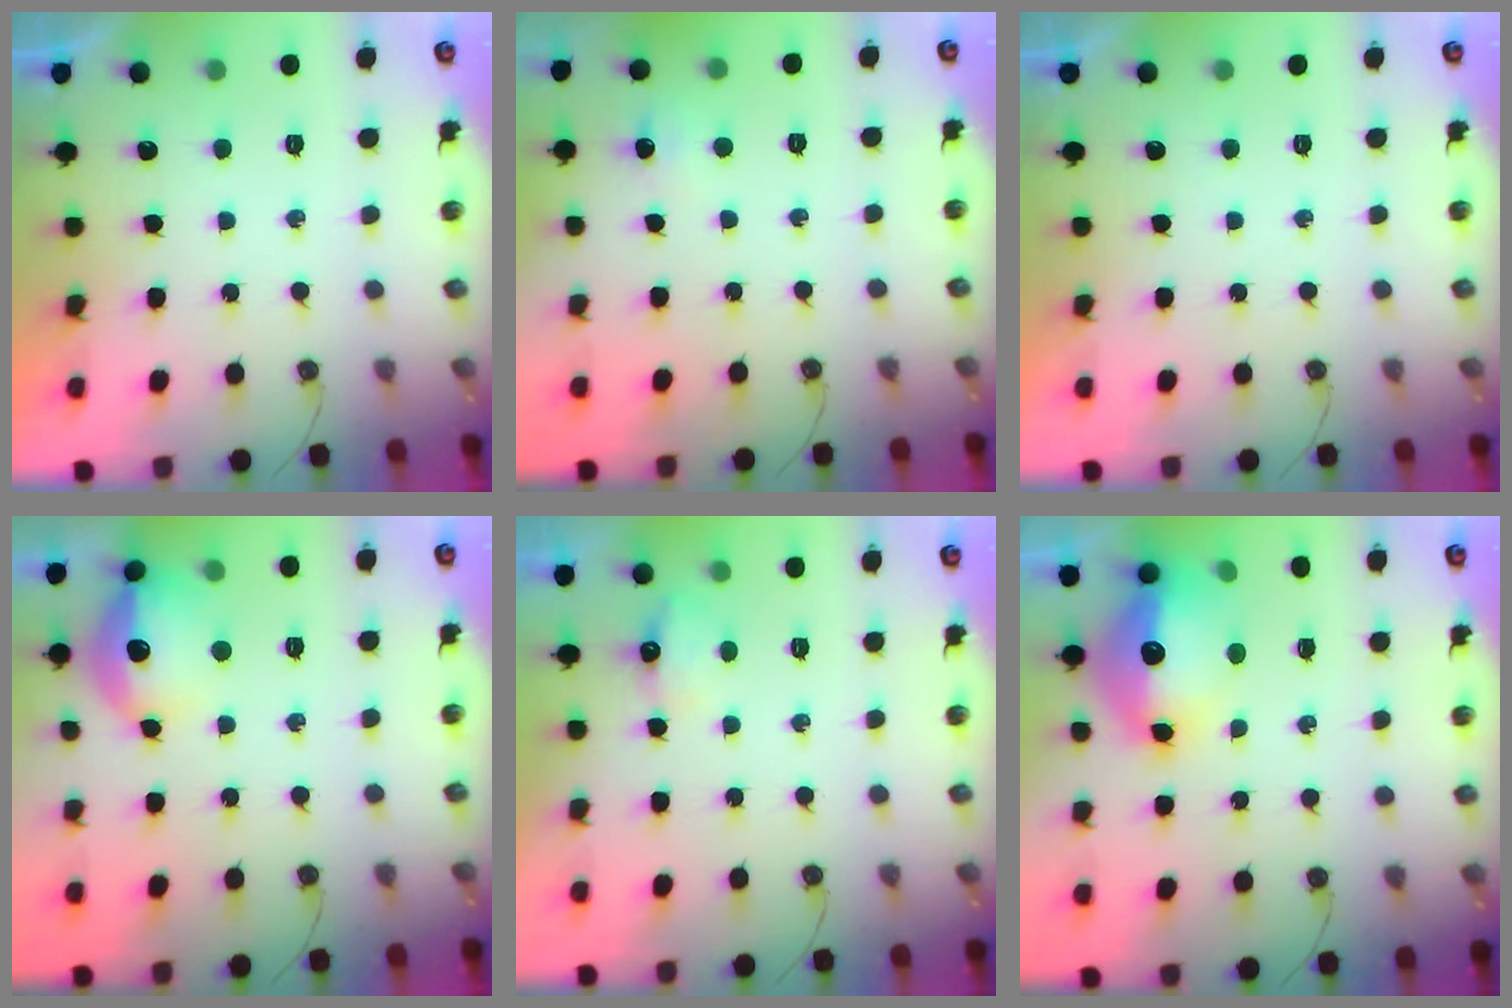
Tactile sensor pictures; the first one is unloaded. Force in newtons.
{"total": 13.0, "press": 3.5, "slide": 12.6}
{"total": 0.0}
{"total": 14.6, "press": 14.6, "slide": 1.1}
{"total": 7.2, "press": 7.2, "slide": 0.9}
{"total": 14.5, "press": 14.4, "slide": 1.4}